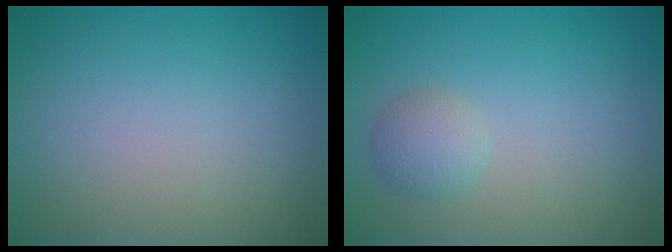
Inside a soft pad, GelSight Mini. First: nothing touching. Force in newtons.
{"total": 1.8, "press": 1.8, "slide": 0.0}